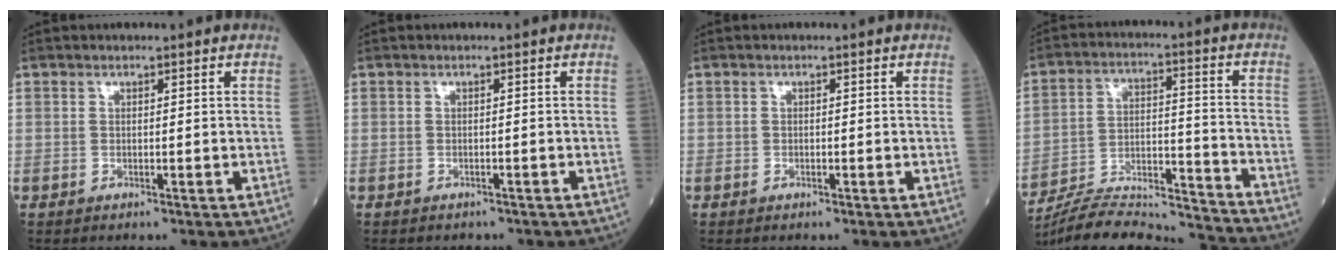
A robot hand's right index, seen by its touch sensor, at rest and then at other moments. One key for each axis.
{"total": 3.0, "fx": -2.6, "fy": 1.2, "fz": 0.8, "tx": -0.016, "ty": -0.002, "tz": -0.028}
{"total": 0.0}
{"total": 20.2, "fx": -19.6, "fy": 0.9, "fz": 5.1, "tx": -0.109, "ty": 0.007, "tz": -0.307}